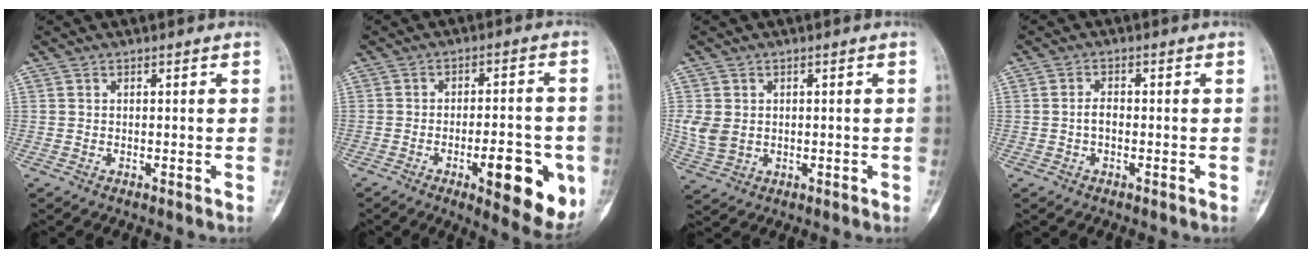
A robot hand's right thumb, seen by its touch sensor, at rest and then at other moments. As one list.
[{"total": 14.5, "force": [-4.9, 4.9, 12.8], "torque": [-0.145, 0.007, -0.059]}, {"total": 5.1, "force": [0.3, 4.1, 3.0], "torque": [-0.057, 0.000, 0.015]}, {"total": 1.9, "force": [-0.5, 1.1, 1.5], "torque": [-0.023, 0.008, -0.012]}]